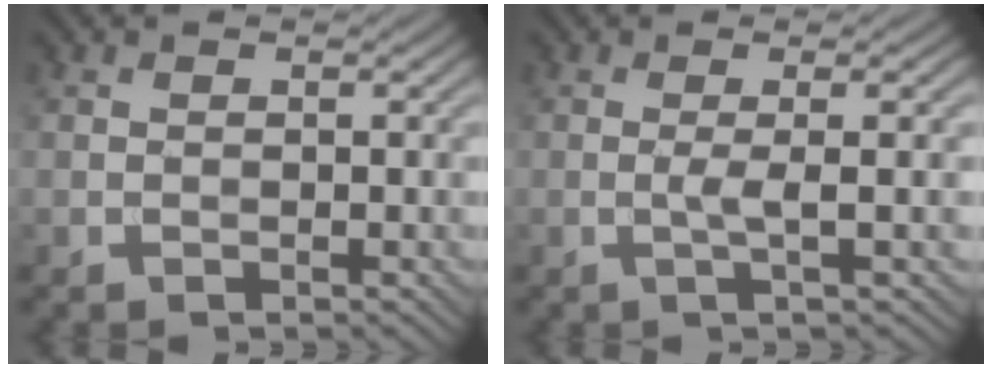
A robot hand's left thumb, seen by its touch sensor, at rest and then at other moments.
{"total": 3.5, "force": [-0.1, 0.4, 3.5], "torque": [-0.058, 0.006, -0.008]}